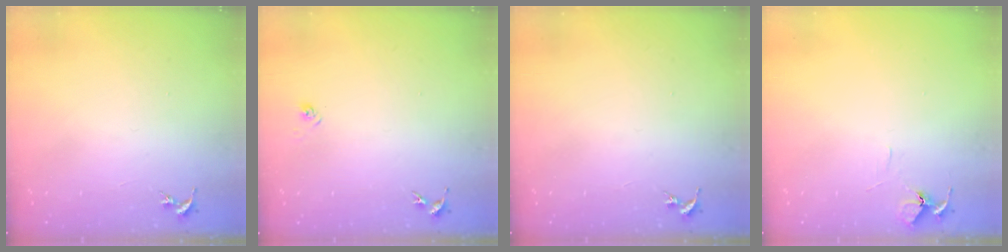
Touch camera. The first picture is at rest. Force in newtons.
{"total": 3.3, "press": 3.2, "slide": 0.8}
{"total": 0.0}
{"total": 5.8, "press": 5.8, "slide": 0.6}